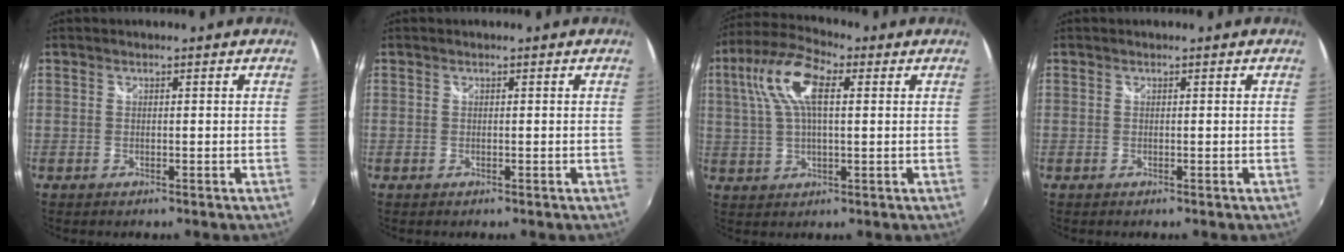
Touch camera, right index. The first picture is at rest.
{"total": 0.0}
{"total": 11.6, "force": [3.5, 4.7, 10.1], "torque": [-0.204, 0.028, 0.059]}
{"total": 0.0}